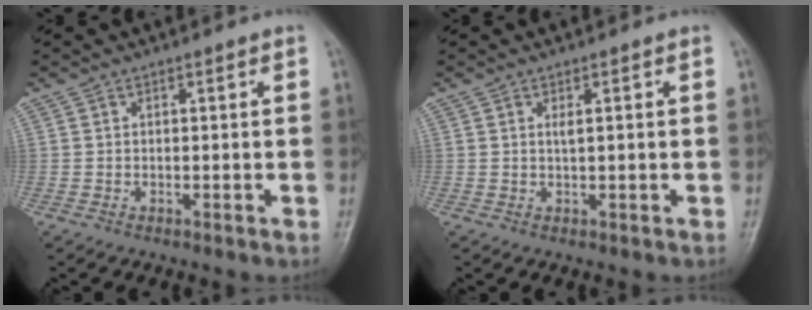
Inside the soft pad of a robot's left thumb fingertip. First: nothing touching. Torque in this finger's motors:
{"motor_torque": [-0.02, -0.07, -0.06, -0.03, 0.04]}